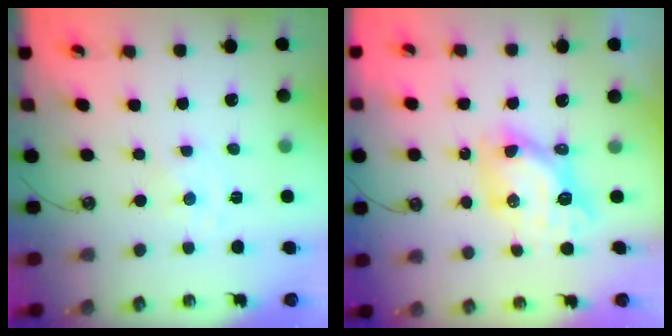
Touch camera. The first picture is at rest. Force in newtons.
{"total": 9.9, "press": 9.8, "slide": 1.0}